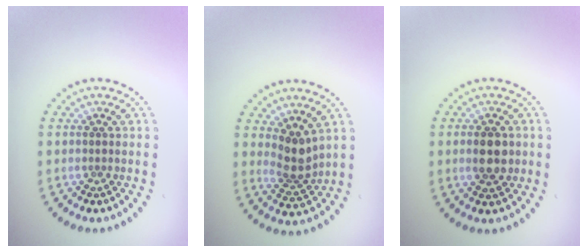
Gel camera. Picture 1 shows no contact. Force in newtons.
{"total": 2.9, "press": 2.2, "slide": 1.9}
{"total": 3.4, "press": 3.4, "slide": 0.1}